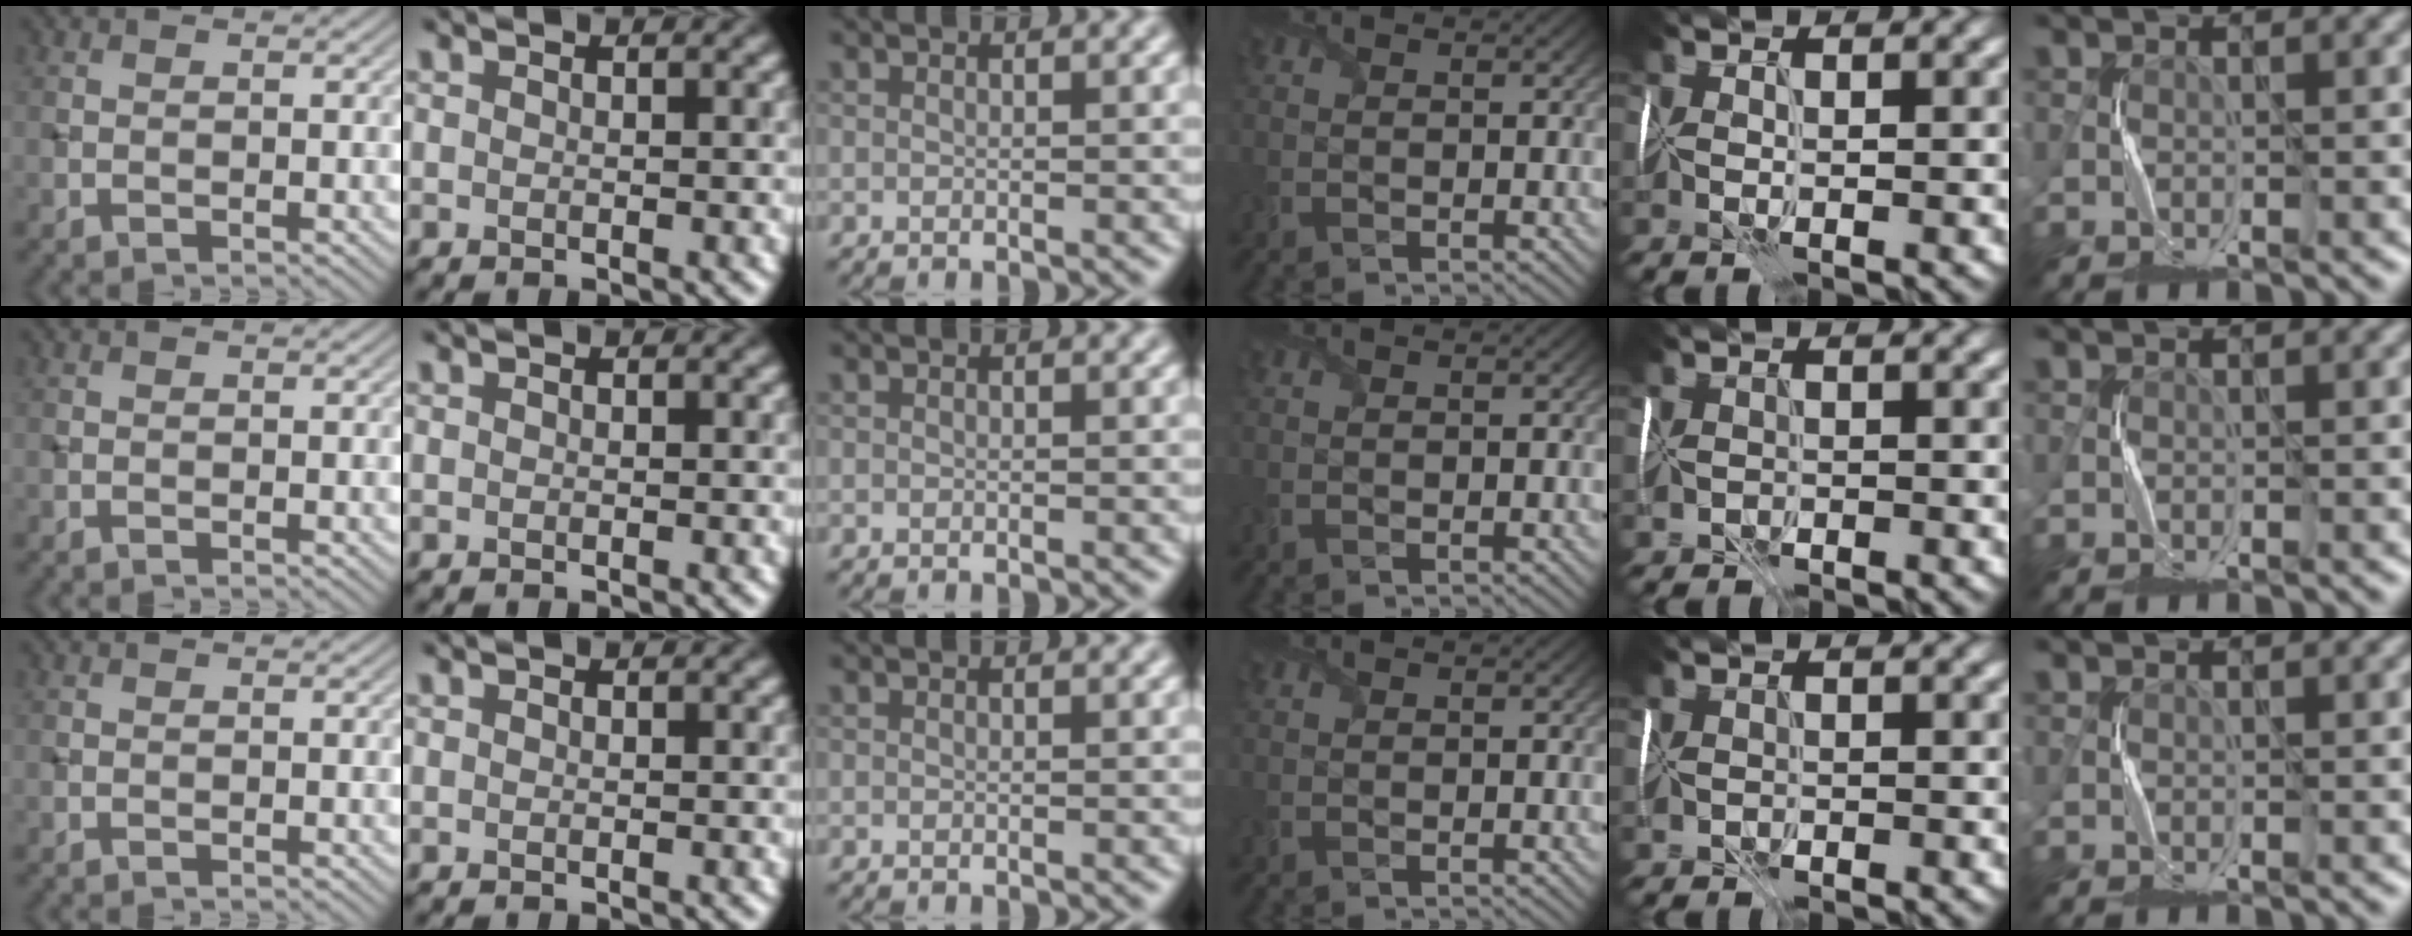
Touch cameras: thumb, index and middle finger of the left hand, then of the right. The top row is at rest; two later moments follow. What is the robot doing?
{"motion": "fold", "object": "tissue"}